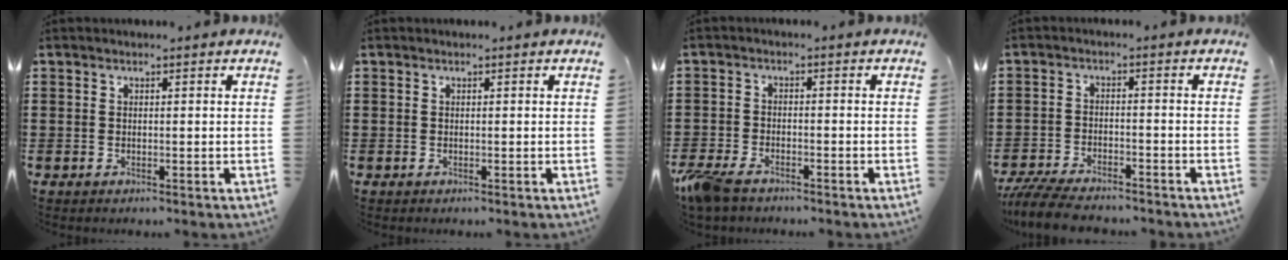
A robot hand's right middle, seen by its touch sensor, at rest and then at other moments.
{"total": 0.0}
{"total": 3.8, "force": [-3.2, 1.2, 1.8], "torque": [-0.064, -0.008, -0.072]}
{"total": 5.6, "force": [-5.2, 0.9, 1.7], "torque": [-0.045, -0.003, -0.106]}